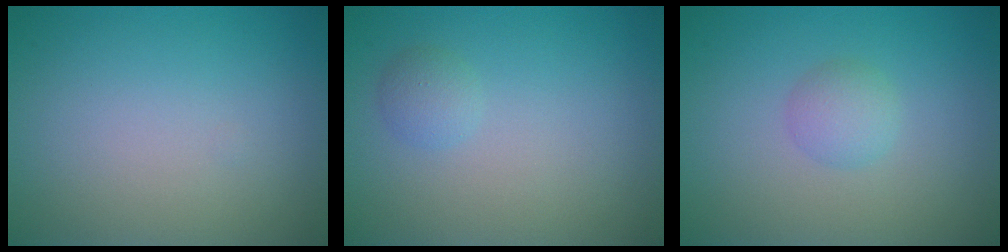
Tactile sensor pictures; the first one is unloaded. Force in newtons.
{"total": 1.2, "press": 1.2, "slide": 0.1}
{"total": 1.7, "press": 1.7, "slide": 0.0}